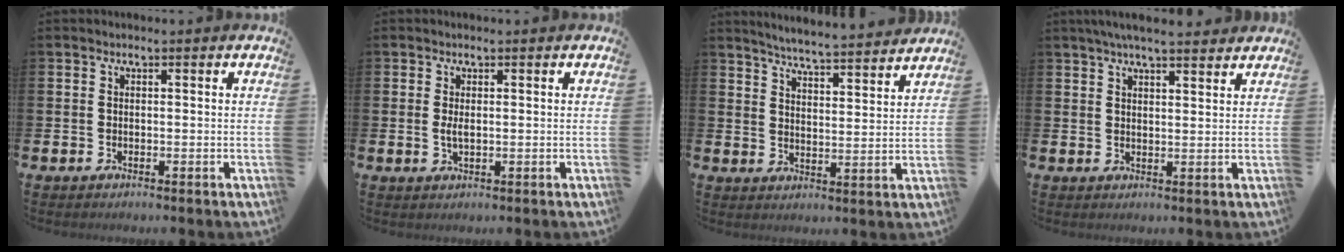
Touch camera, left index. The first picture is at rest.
{"total": 1.6, "force": [0.1, 0.6, 1.5], "torque": [-0.018, -0.002, -0.002]}
{"total": 5.4, "force": [5.3, -0.3, 0.7], "torque": [-0.023, -0.045, 0.089]}
{"total": 4.6, "force": [4.2, 0.6, 1.8], "torque": [-0.030, -0.012, 0.074]}